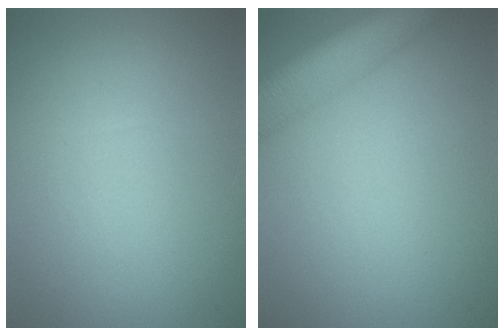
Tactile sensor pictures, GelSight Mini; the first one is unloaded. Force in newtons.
{"total": 6.9, "press": 6.9, "slide": 0.5}